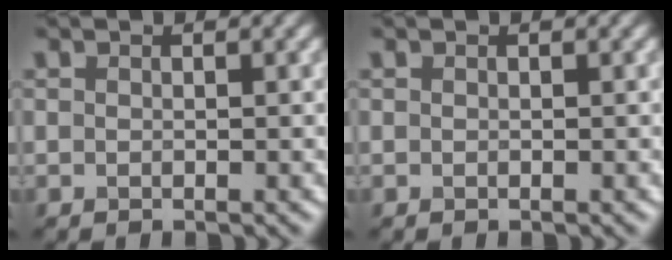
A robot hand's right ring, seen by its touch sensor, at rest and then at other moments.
{"total": 0.0}